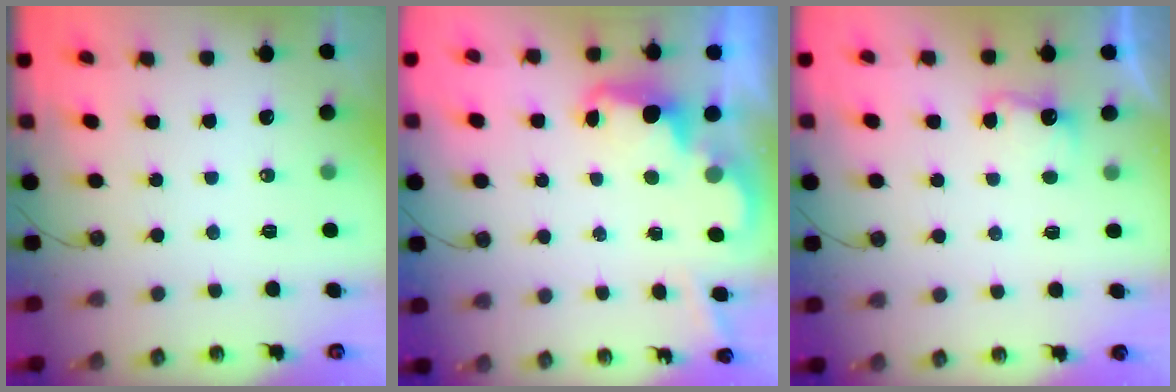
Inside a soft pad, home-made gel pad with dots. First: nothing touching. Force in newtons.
{"total": 2.4, "press": 2.4, "slide": 0.5}
{"total": 3.8, "press": 3.6, "slide": 1.0}